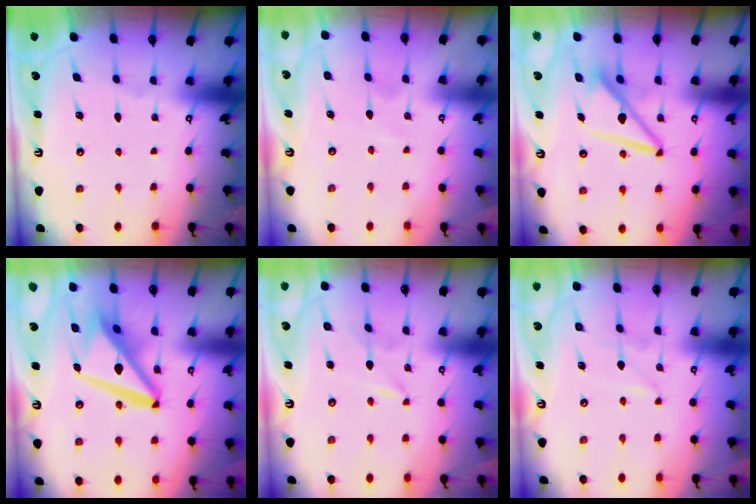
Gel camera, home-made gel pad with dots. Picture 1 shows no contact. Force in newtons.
{"total": 1.6, "press": 1.6, "slide": 0.2}
{"total": 9.0, "press": 9.0, "slide": 0.7}
{"total": 15.0, "press": 14.8, "slide": 2.0}
{"total": 0.0}
{"total": 0.0}